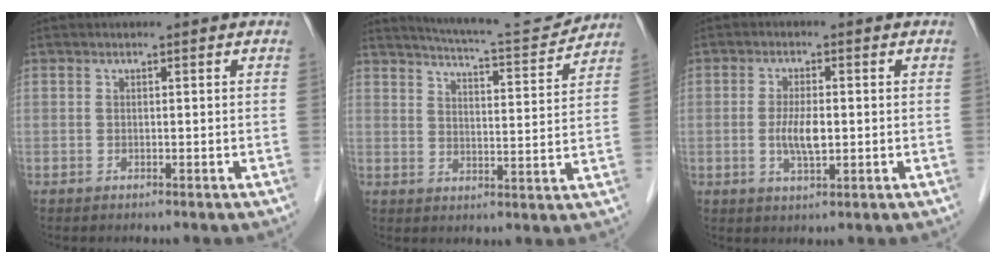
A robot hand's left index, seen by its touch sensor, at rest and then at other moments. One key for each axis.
{"total": 11.5, "fx": 11.1, "fy": 0.2, "fz": 2.9, "tx": -0.050, "ty": -0.003, "tz": 0.153}
{"total": 4.4, "fx": -0.5, "fy": 1.2, "fz": 4.2, "tx": -0.085, "ty": -0.004, "tz": -0.008}